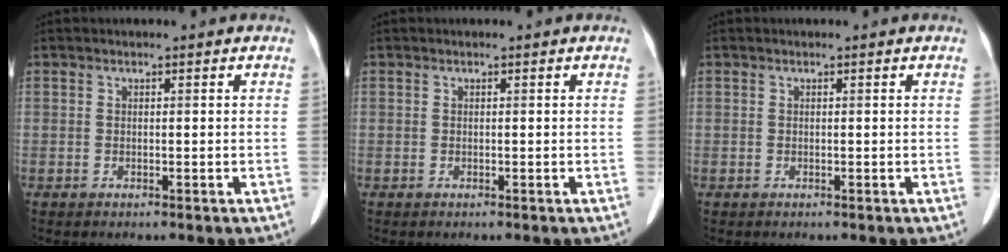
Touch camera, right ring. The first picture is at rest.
{"total": 0.0}
{"total": 0.0}